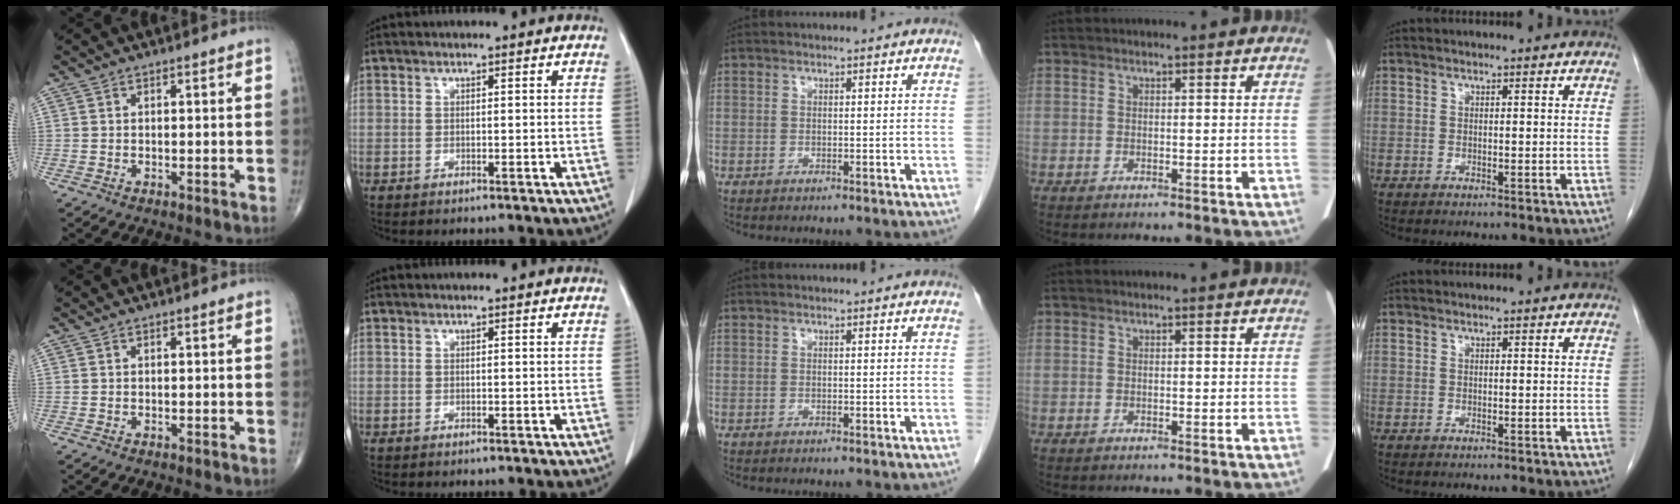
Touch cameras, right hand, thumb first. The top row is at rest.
{}